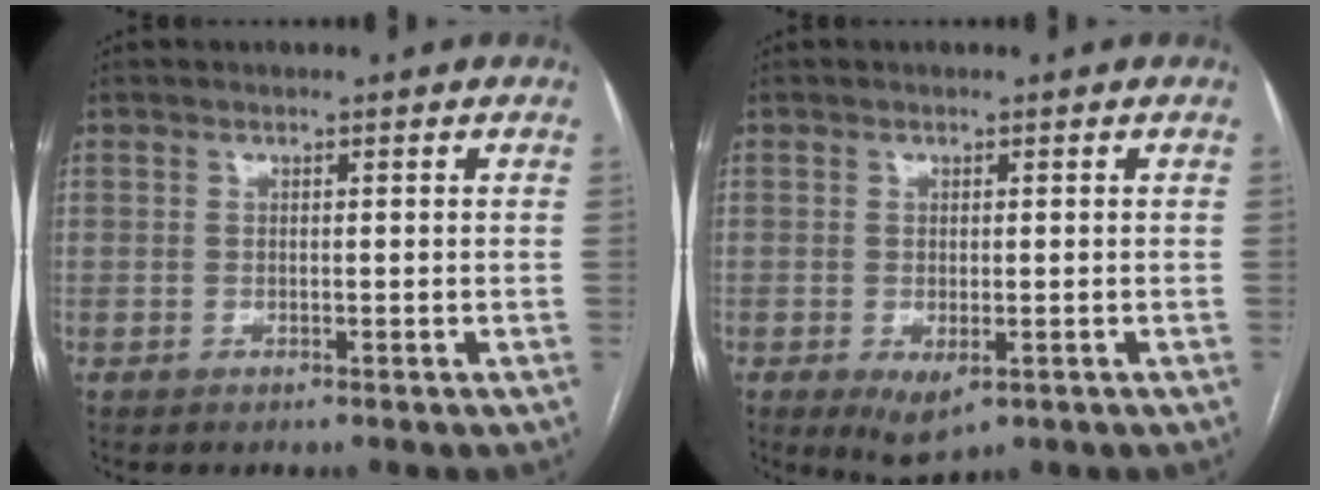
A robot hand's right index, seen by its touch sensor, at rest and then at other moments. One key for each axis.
{"total": 4.2, "fx": -1.7, "fy": 1.9, "fz": 3.4, "tx": -0.050, "ty": -0.010, "tz": -0.011}